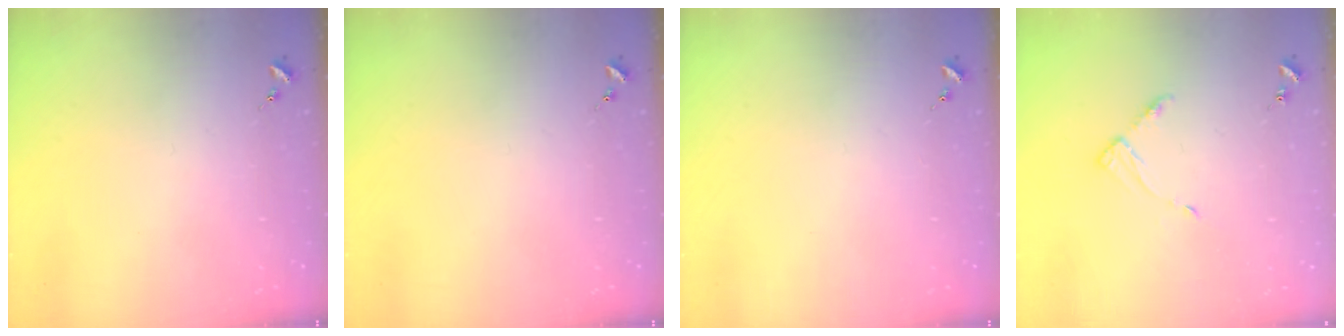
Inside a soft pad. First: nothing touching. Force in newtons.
{"total": 0.0}
{"total": 0.0}
{"total": 4.9, "press": 4.8, "slide": 0.6}